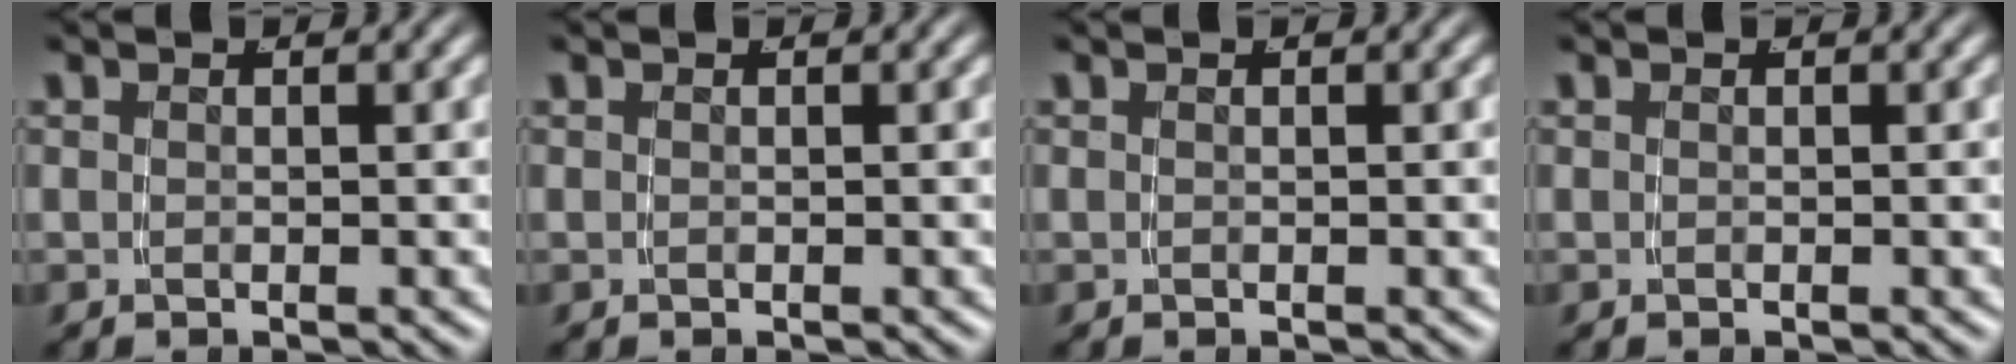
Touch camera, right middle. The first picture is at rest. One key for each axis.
{"total": 0.0}
{"total": 0.0}
{"total": 0.0}